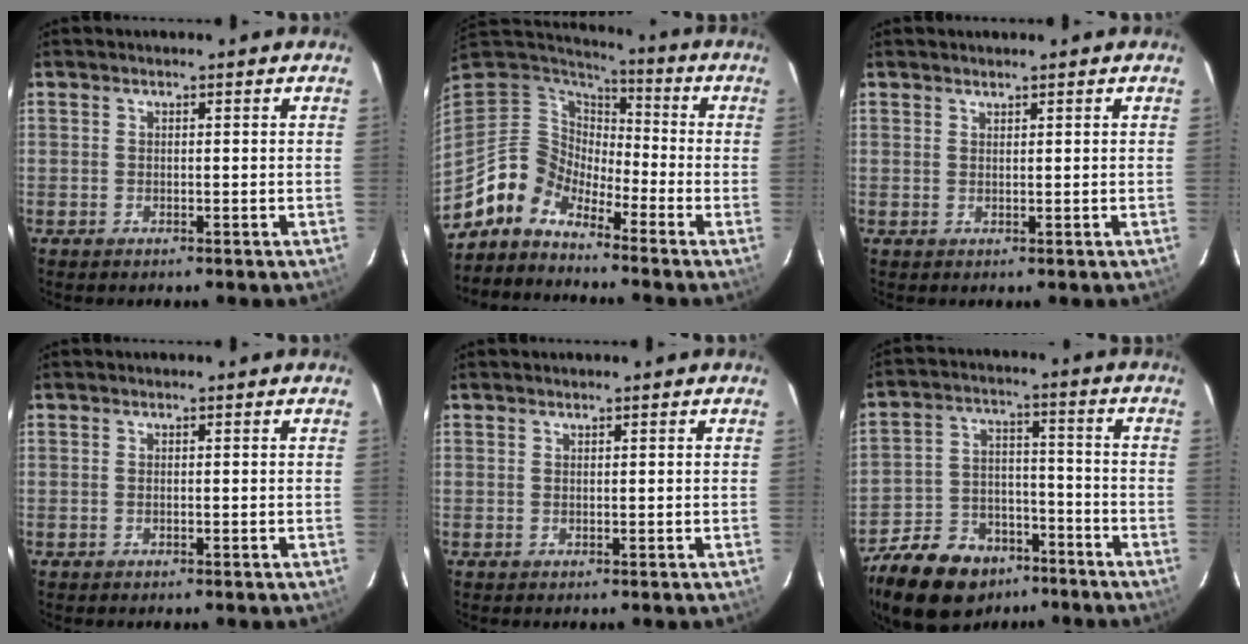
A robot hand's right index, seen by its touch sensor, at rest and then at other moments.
{"total": 8.0, "force": [-6.7, 4.4, 0.5], "torque": [-0.014, 0.032, -0.150]}
{"total": 0.6, "force": [0.6, 0.1, 0.1], "torque": [-0.001, 0.001, 0.012]}
{"total": 0.0}
{"total": 0.0}
{"total": 18.4, "force": [-12.8, 10.7, 7.7], "torque": [-0.190, 0.021, -0.198]}